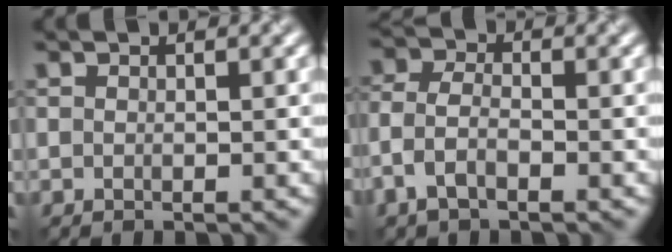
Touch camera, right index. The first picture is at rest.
{"total": 2.9, "force": [-1.5, 1.5, 2.0], "torque": [-0.048, 0.007, -0.042]}